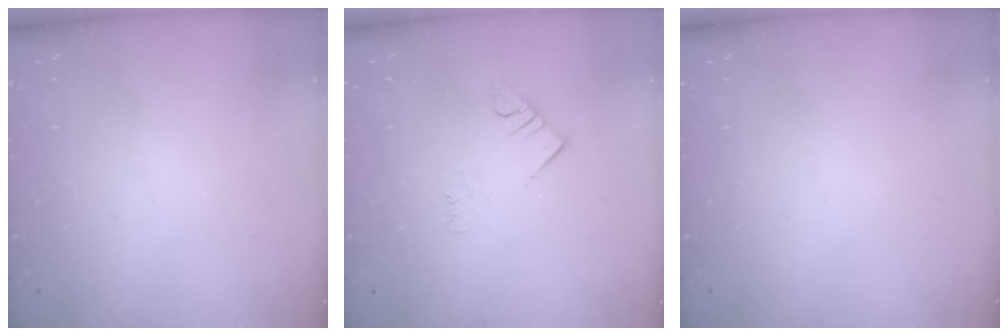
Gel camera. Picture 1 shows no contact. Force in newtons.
{"total": 2.8, "press": 2.8, "slide": 0.2}
{"total": 0.0}